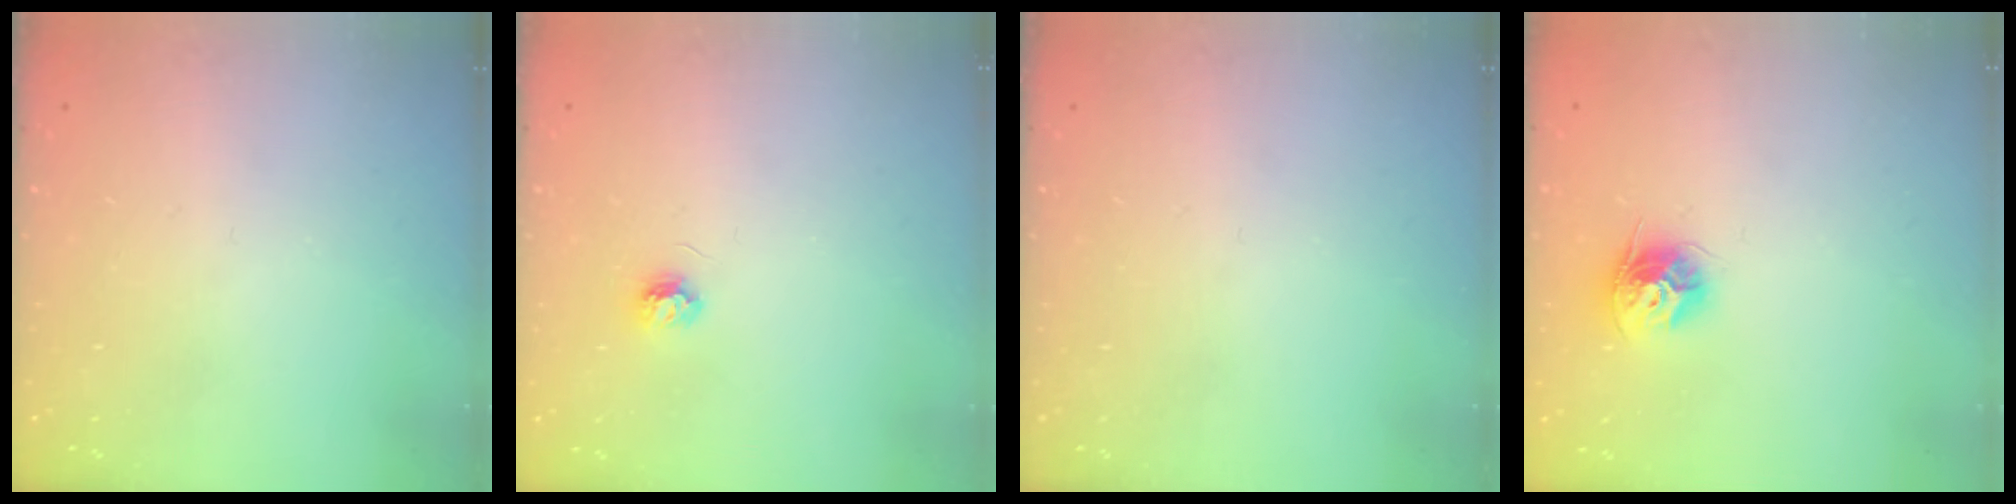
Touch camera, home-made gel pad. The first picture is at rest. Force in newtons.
{"total": 3.6, "press": 3.6, "slide": 0.4}
{"total": 0.0}
{"total": 10.1, "press": 10.1, "slide": 0.3}